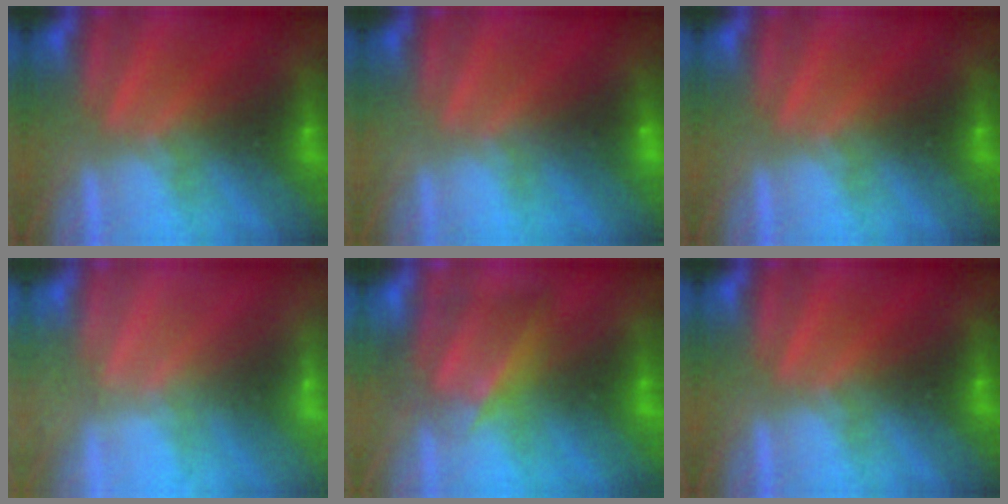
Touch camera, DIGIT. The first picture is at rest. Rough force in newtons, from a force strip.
{"total": 3.1}
{"total": 0.0}
{"total": 2.4}
{"total": 4.4}
{"total": 0.0}